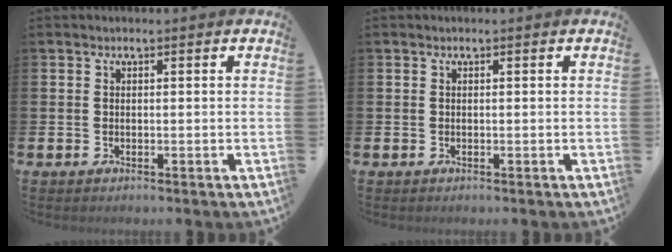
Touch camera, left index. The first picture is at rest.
{"total": 0.0}